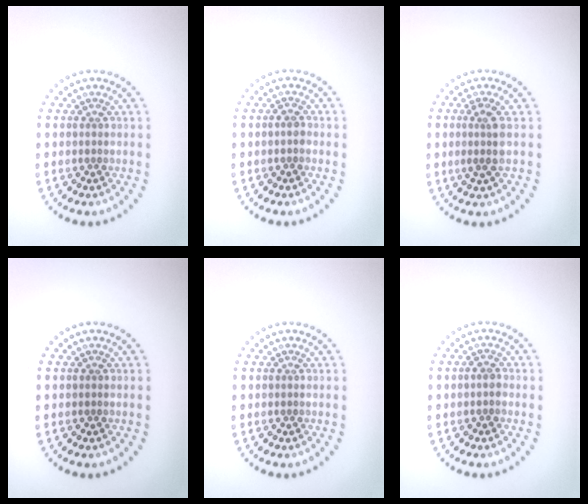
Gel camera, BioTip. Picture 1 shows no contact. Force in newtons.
{"total": 1.1, "press": 0.9, "slide": 0.5}
{"total": 2.1, "press": 1.7, "slide": 1.3}
{"total": 0.0}
{"total": 0.0}
{"total": 1.1, "press": 0.9, "slide": 0.5}